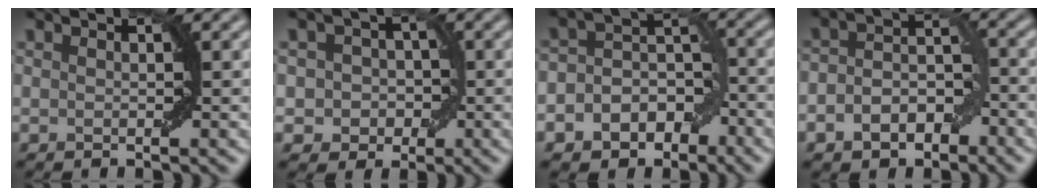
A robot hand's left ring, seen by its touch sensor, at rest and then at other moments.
{"total": 3.0, "force": [-0.2, 2.8, 1.2], "torque": [0.002, 0.007, -0.015]}
{"total": 6.3, "force": [-3.2, 4.8, 2.7], "torque": [-0.011, 0.014, -0.060]}
{"total": 4.6, "force": [-2.2, 3.1, 2.6], "torque": [-0.037, 0.003, -0.045]}